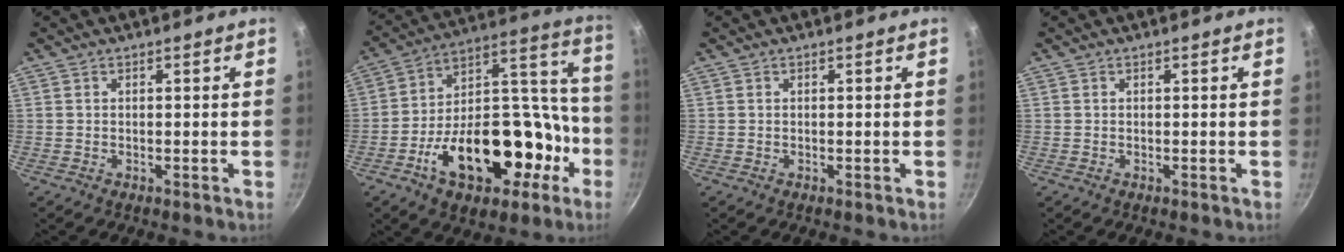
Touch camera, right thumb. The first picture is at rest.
{"total": 26.8, "force": [-10.5, 15.7, 18.9], "torque": [-0.249, 0.089, -0.154]}
{"total": 0.0}
{"total": 0.0}